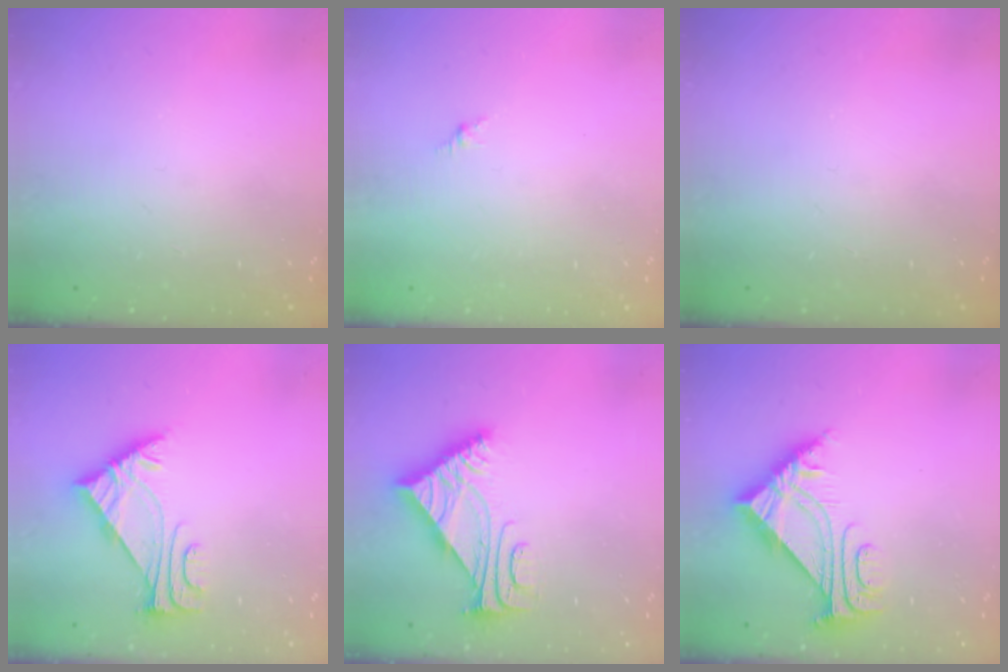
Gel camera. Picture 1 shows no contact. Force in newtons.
{"total": 0.0}
{"total": 0.0}
{"total": 6.0, "press": 5.9, "slide": 1.0}
{"total": 7.0, "press": 7.0, "slide": 0.2}
{"total": 7.0, "press": 7.0, "slide": 0.7}